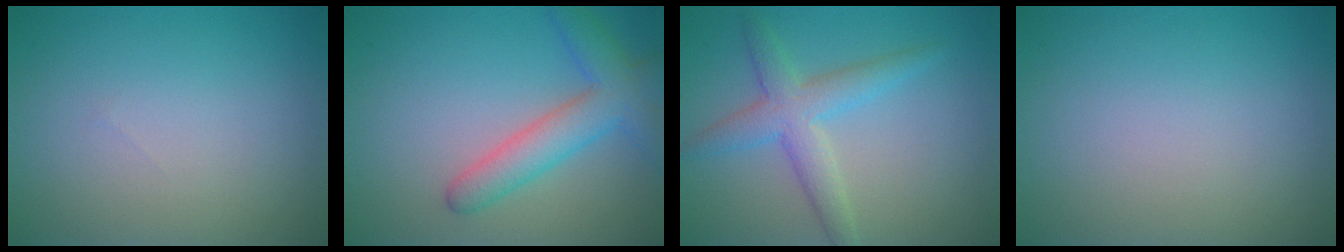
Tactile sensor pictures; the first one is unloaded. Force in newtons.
{"total": 4.7, "press": 4.7, "slide": 0.2}
{"total": 3.9, "press": 3.9, "slide": 0.1}
{"total": 0.0}